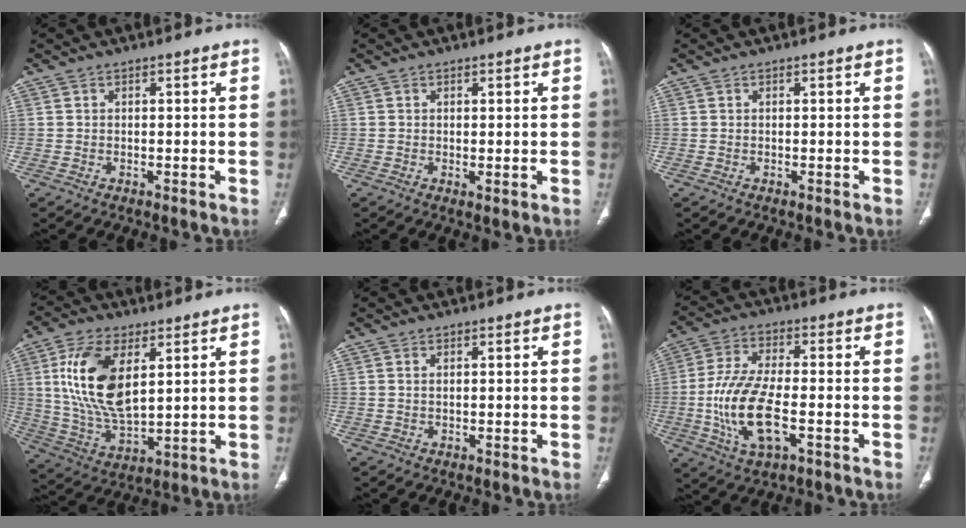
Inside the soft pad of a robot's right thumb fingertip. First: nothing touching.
{"total": 0.8, "force": [0.1, 0.2, 0.8], "torque": [-0.016, -0.007, 0.002]}
{"total": 0.0}
{"total": 15.7, "force": [4.7, 7.7, 12.9], "torque": [-0.247, -0.021, 0.097]}
{"total": 0.6, "force": [0.3, 0.2, 0.5], "torque": [-0.014, 0.003, 0.006]}
{"total": 13.6, "force": [-3.1, 5.9, 11.9], "torque": [-0.241, 0.009, -0.056]}